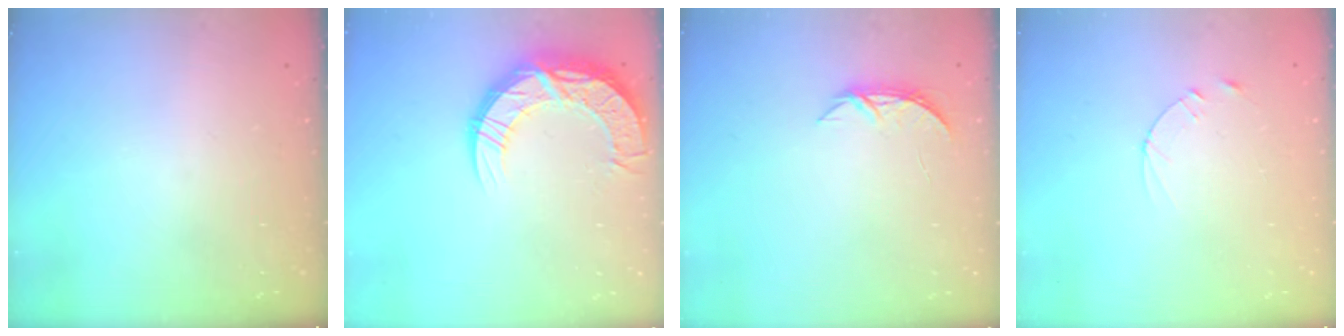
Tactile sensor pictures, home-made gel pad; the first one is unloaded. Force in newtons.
{"total": 15.3, "press": 15.3, "slide": 1.0}
{"total": 4.2, "press": 4.2, "slide": 0.5}
{"total": 2.4, "press": 2.3, "slide": 0.2}